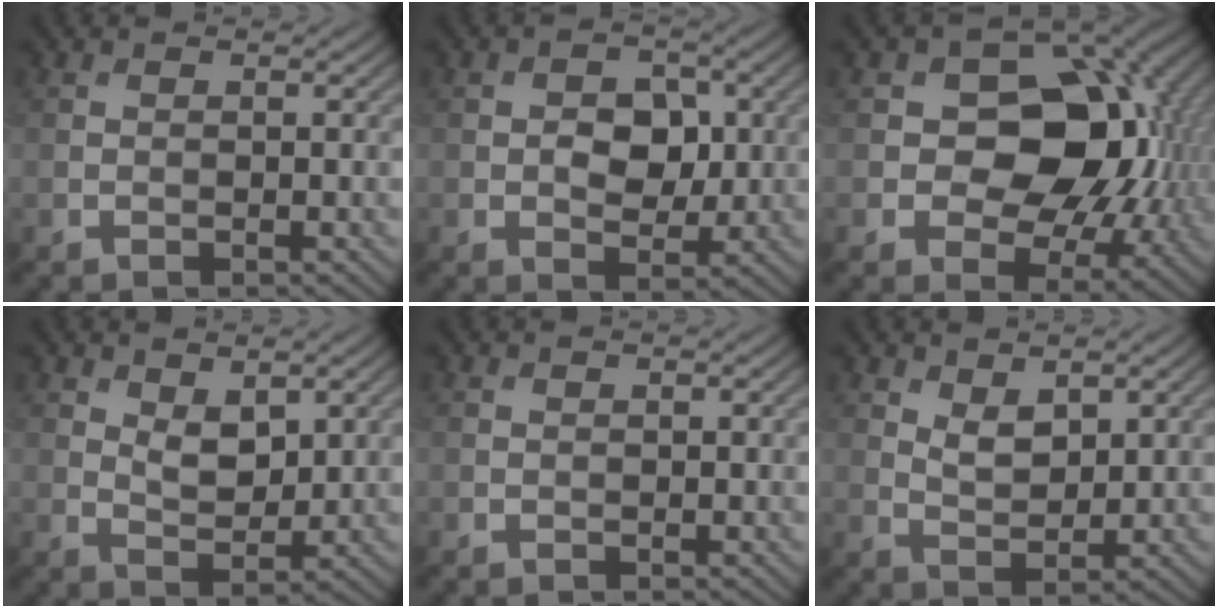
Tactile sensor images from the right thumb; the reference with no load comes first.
{"total": 4.9, "force": [0.0, 3.4, 3.5], "torque": [-0.056, -0.004, -0.007]}
{"total": 13.2, "force": [0.8, 9.5, 9.1], "torque": [-0.123, -0.004, 0.007]}
{"total": 3.6, "force": [1.8, 1.9, 2.6], "torque": [-0.053, -0.007, 0.035]}
{"total": 0.0}
{"total": 3.2, "force": [1.8, 1.7, 2.1], "torque": [-0.046, -0.007, 0.039]}